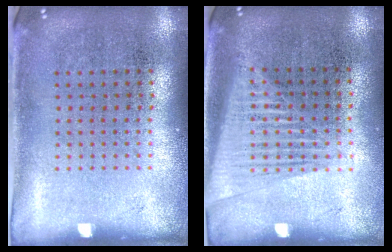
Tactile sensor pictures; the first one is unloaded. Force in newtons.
{"total": 1.5, "press": 1.4, "slide": 0.6}